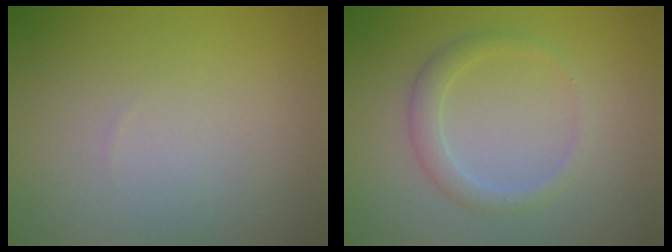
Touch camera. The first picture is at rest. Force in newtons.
{"total": 1.9, "press": 1.9, "slide": 0.0}